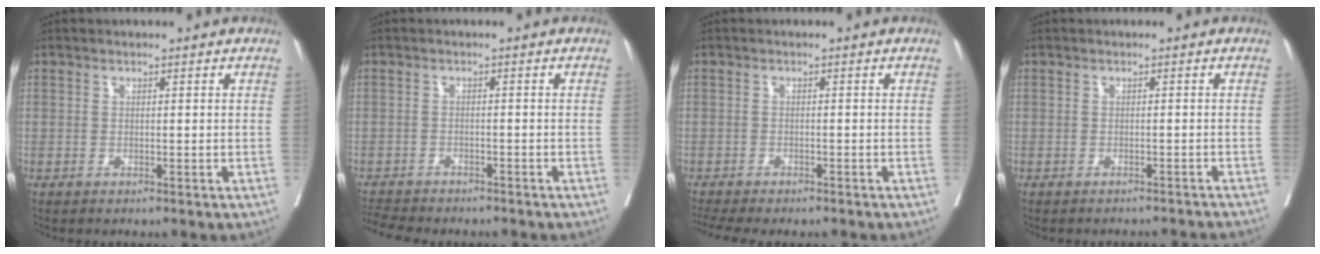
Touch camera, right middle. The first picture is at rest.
{"total": 6.8, "force": [-6.3, 1.2, 2.1], "torque": [-0.038, -0.008, -0.096]}
{"total": 8.1, "force": [-7.2, 1.4, 3.5], "torque": [-0.053, -0.005, -0.103]}
{"total": 4.4, "force": [-4.4, -0.1, 0.4], "torque": [-0.009, -0.011, -0.047]}